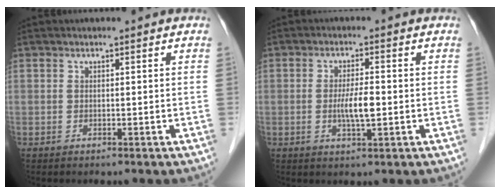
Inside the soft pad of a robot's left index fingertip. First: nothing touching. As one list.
[{"total": 4.2, "force": [-0.5, 0.6, 4.1], "torque": [-0.081, -0.004, -0.009]}]